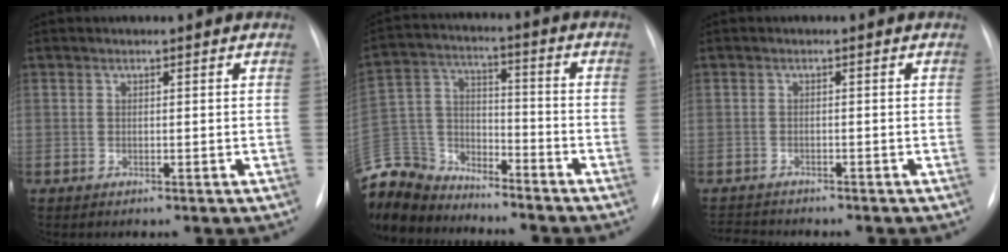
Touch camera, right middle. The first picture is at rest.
{"total": 15.9, "force": [-14.9, 5.0, 2.8], "torque": [-0.076, 0.027, -0.276]}
{"total": 3.1, "force": [-3.1, 0.3, 0.1], "torque": [-0.003, -0.015, -0.049]}